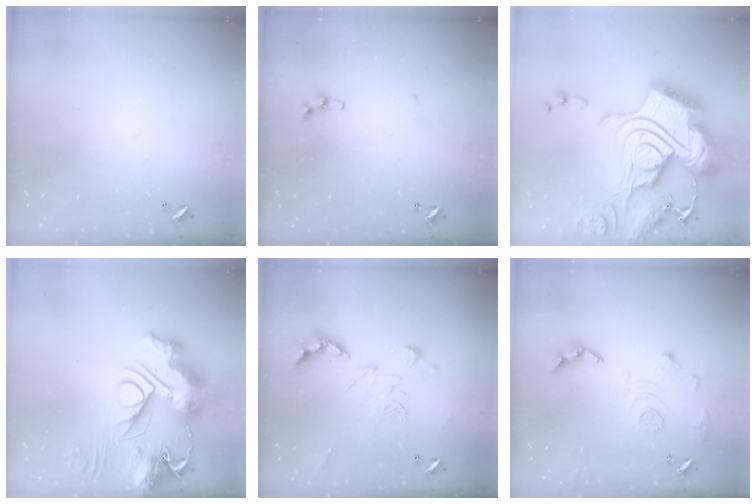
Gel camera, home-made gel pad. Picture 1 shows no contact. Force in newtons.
{"total": 5.3, "press": 5.2, "slide": 0.6}
{"total": 3.2, "press": 2.4, "slide": 2.2}
{"total": 20.0, "press": 19.9, "slide": 1.9}
{"total": 2.6, "press": 2.1, "slide": 1.5}
{"total": 12.5, "press": 12.4, "slide": 1.1}